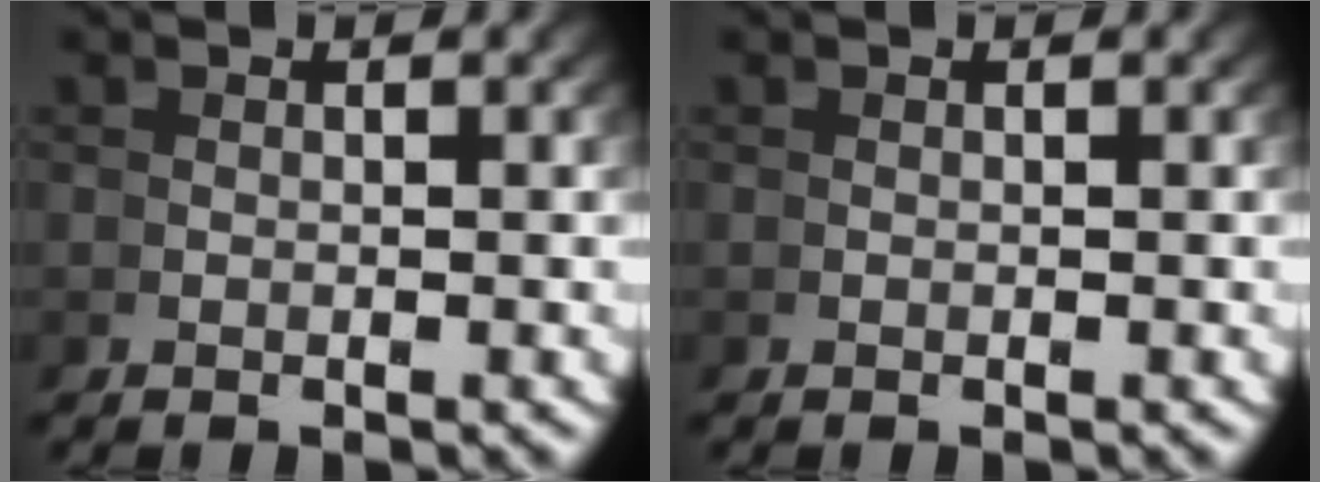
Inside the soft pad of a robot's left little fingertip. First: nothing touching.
{"total": 0.0}